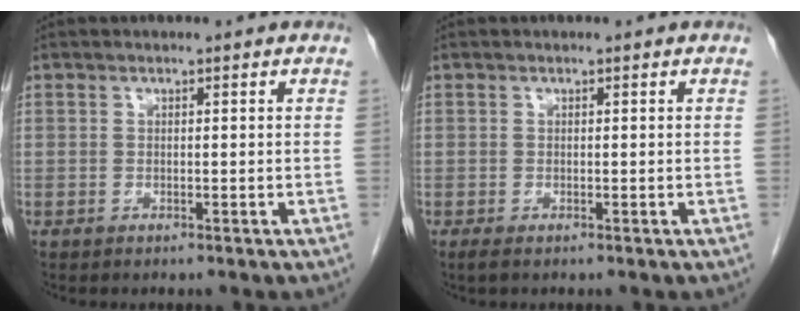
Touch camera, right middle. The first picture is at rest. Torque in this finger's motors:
{"motor_torque": [0.58, 0.06, 0.01, -0.01]}